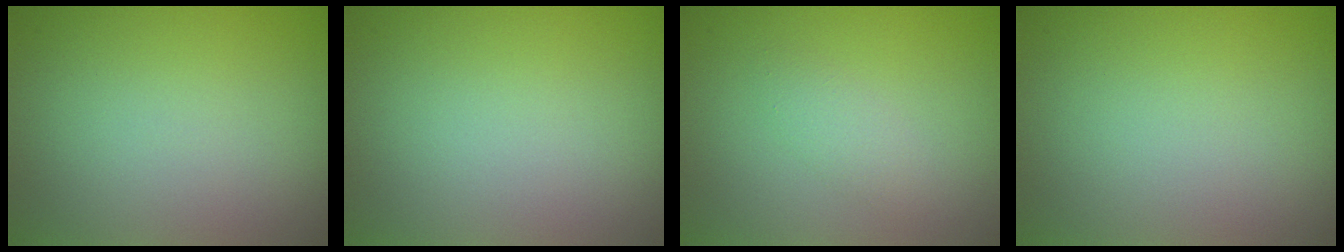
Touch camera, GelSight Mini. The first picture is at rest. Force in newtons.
{"total": 0.0}
{"total": 1.4, "press": 1.4, "slide": 0.1}
{"total": 0.0}